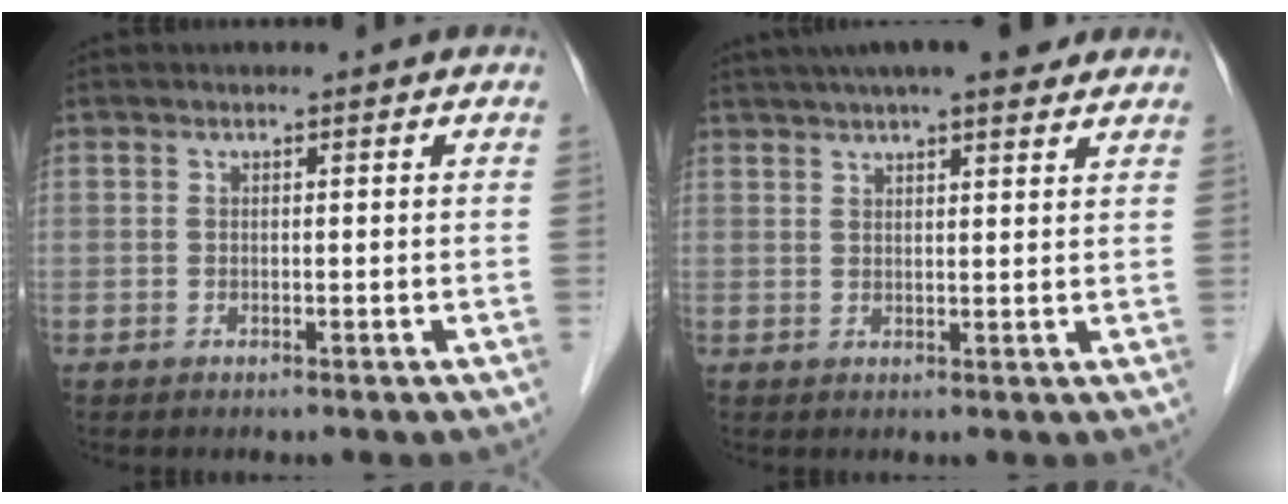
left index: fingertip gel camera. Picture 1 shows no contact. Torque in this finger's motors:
{"motor_torque": [0.46, -0.65, 0.84, 0.16]}